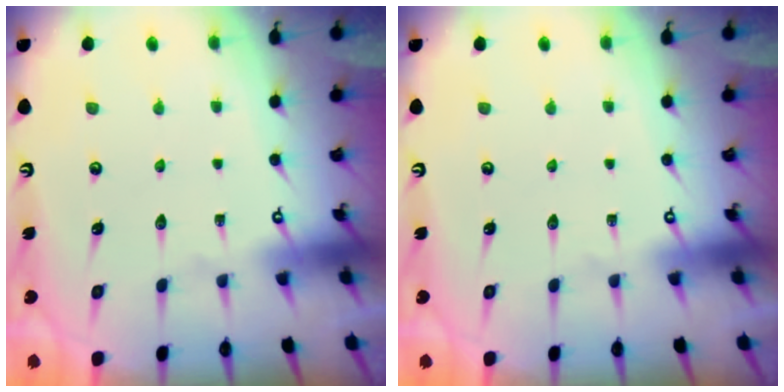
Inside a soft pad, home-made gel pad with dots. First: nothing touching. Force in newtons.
{"total": 0.0}